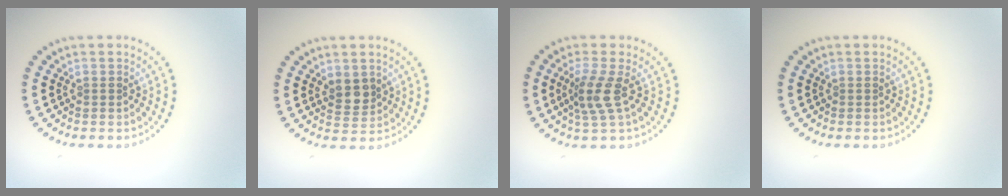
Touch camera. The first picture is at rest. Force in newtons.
{"total": 2.0, "press": 1.9, "slide": 0.8}
{"total": 2.8, "press": 2.2, "slide": 1.8}
{"total": 0.0}